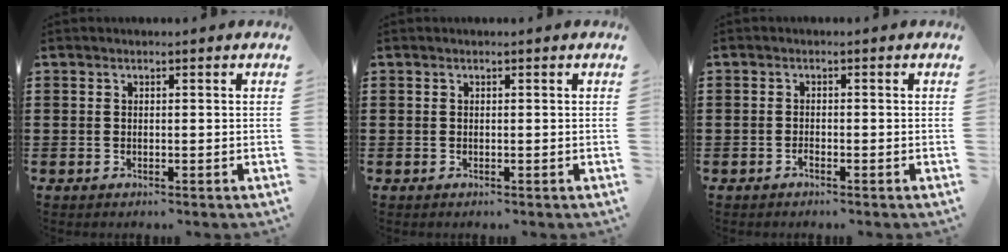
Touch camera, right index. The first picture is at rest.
{"total": 0.0}
{"total": 0.9, "force": [-0.8, 0.2, 0.4], "torque": [-0.011, -0.003, -0.014]}